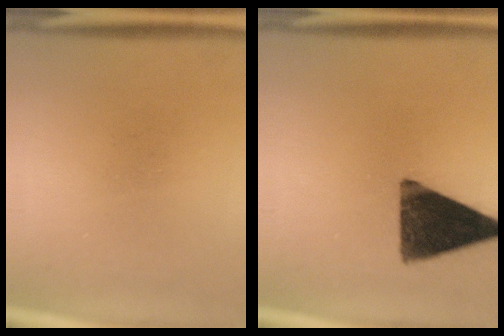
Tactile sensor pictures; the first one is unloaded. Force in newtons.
{"total": 14.1}